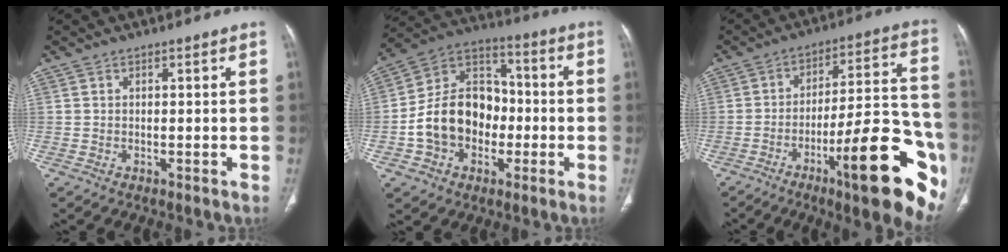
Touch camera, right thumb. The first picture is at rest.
{"total": 16.5, "force": [-3.1, 12.6, 10.1], "torque": [-0.136, 0.044, -0.057]}
{"total": 24.6, "force": [-10.3, 5.7, 21.5], "torque": [-0.238, 0.056, -0.145]}